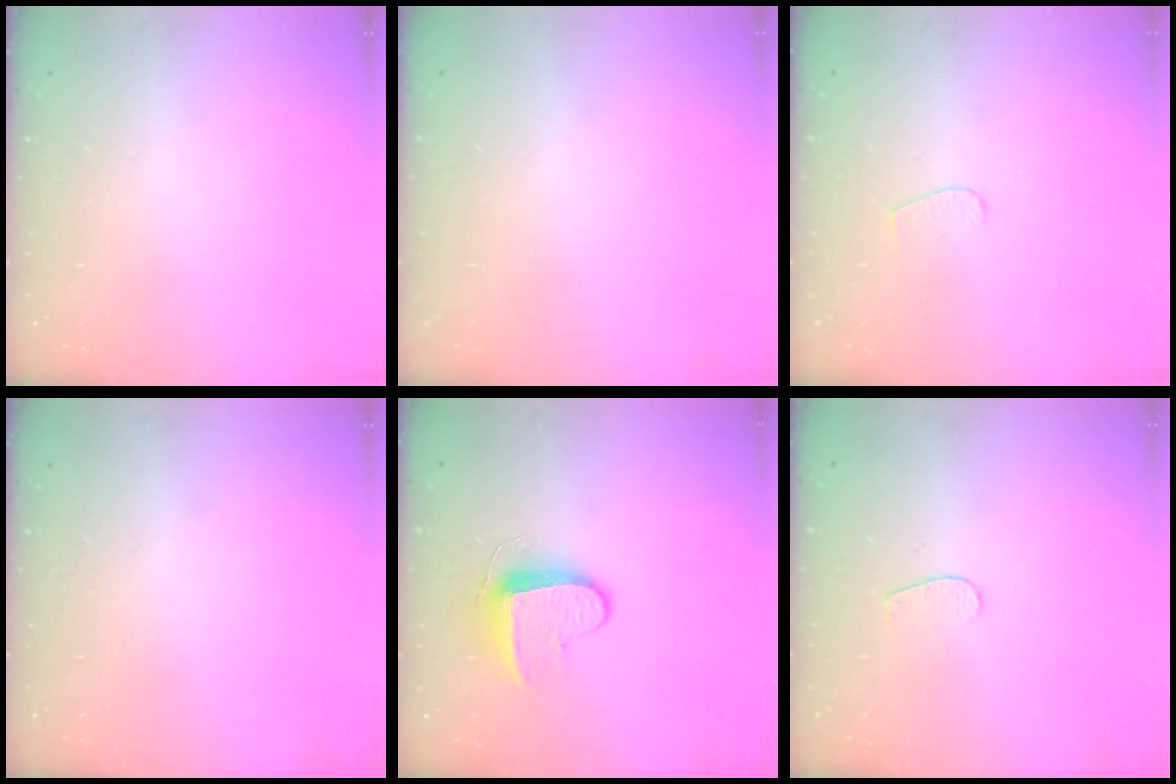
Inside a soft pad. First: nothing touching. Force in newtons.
{"total": 0.6, "press": 0.5, "slide": 0.2}
{"total": 3.7, "press": 3.7, "slide": 0.3}
{"total": 0.0}
{"total": 9.1, "press": 9.1, "slide": 0.8}
{"total": 2.6, "press": 2.5, "slide": 0.3}